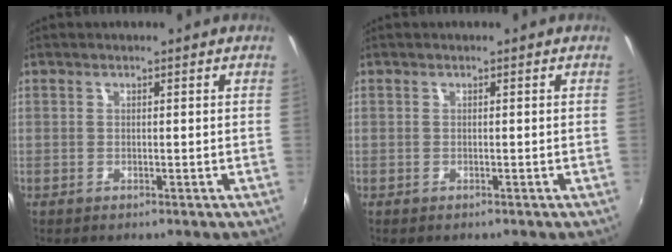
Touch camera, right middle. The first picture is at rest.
{"total": 0.0}